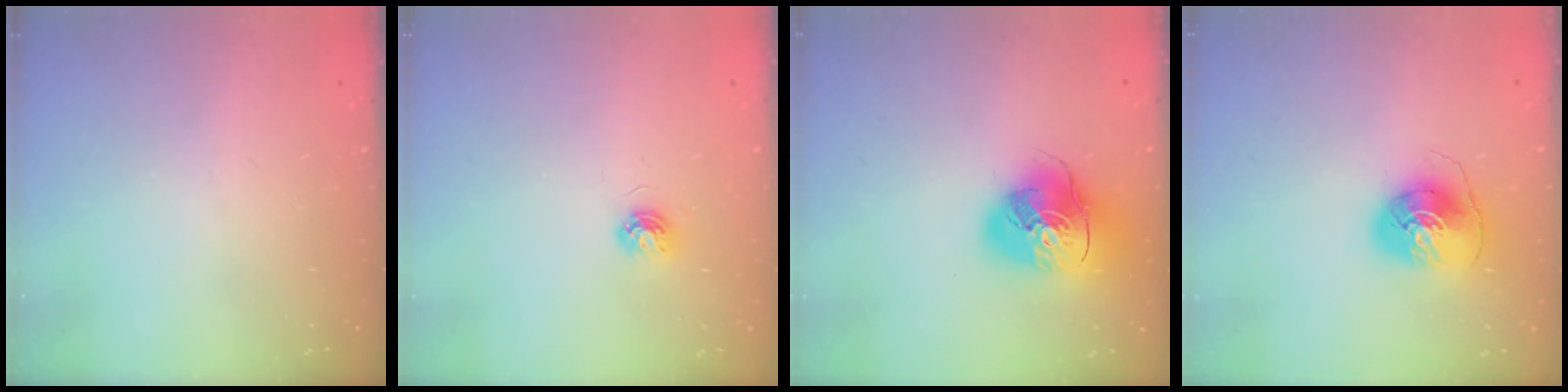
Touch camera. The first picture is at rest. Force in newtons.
{"total": 5.2, "press": 5.1, "slide": 0.6}
{"total": 16.2, "press": 16.0, "slide": 2.4}
{"total": 8.1, "press": 8.0, "slide": 1.2}